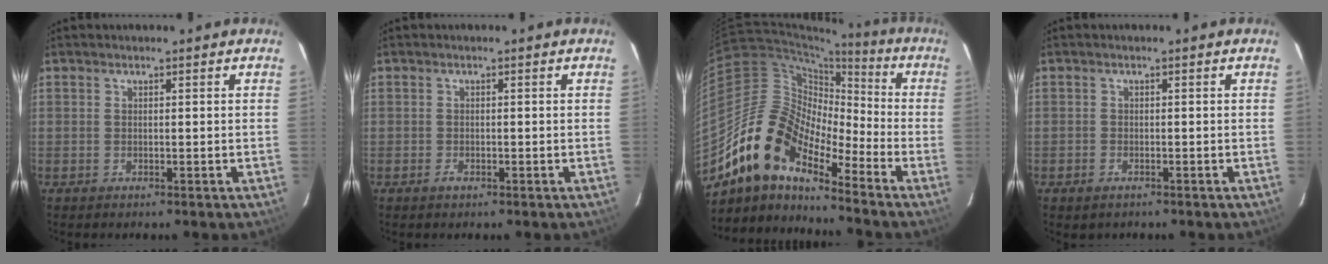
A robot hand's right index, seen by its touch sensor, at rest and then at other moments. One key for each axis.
{"total": 1.1, "fx": -0.6, "fy": 0.7, "fz": 0.5, "tx": -0.009, "ty": -0.001, "tz": -0.012}
{"total": 15.6, "fx": -11.9, "fy": 5.9, "fz": 8.1, "tx": -0.136, "ty": 0.004, "tz": -0.242}
{"total": 1.6, "fx": -1.0, "fy": 1.2, "fz": 0.4, "tx": -0.010, "ty": -0.001, "tz": -0.015}